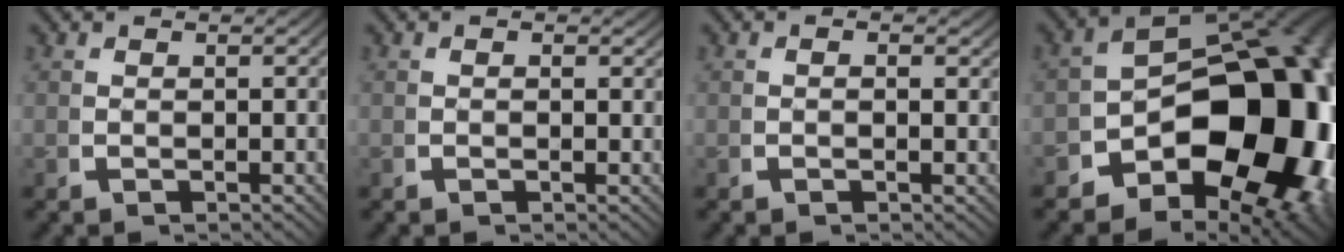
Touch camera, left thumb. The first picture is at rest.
{"total": 0.0}
{"total": 0.0}
{"total": 25.8, "force": [-2.6, 16.2, 20.0], "torque": [-0.288, -0.073, -0.020]}